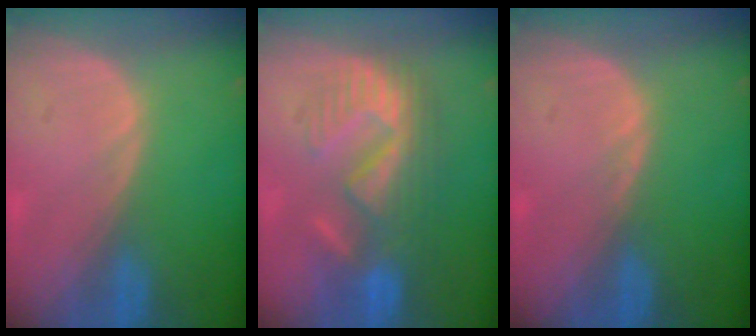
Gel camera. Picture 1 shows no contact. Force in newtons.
{"total": 8.7, "press": 8.6, "slide": 1.4}
{"total": 0.5, "press": 0.5, "slide": 0.2}